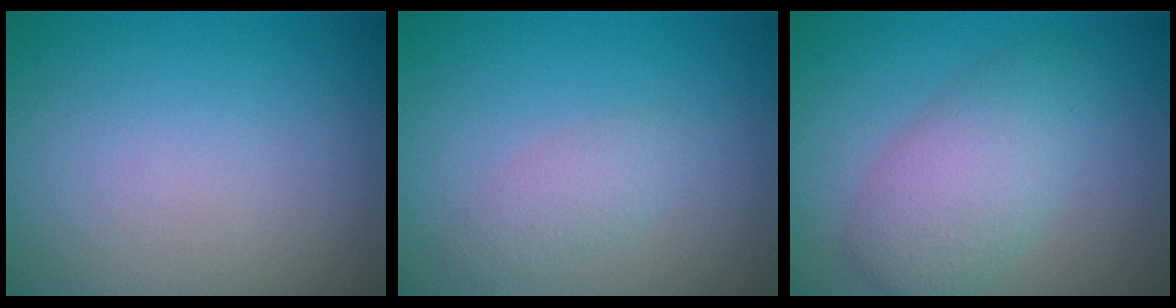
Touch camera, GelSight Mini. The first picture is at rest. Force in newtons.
{"total": 1.6, "press": 1.6, "slide": 0.1}
{"total": 4.9, "press": 4.9, "slide": 0.1}